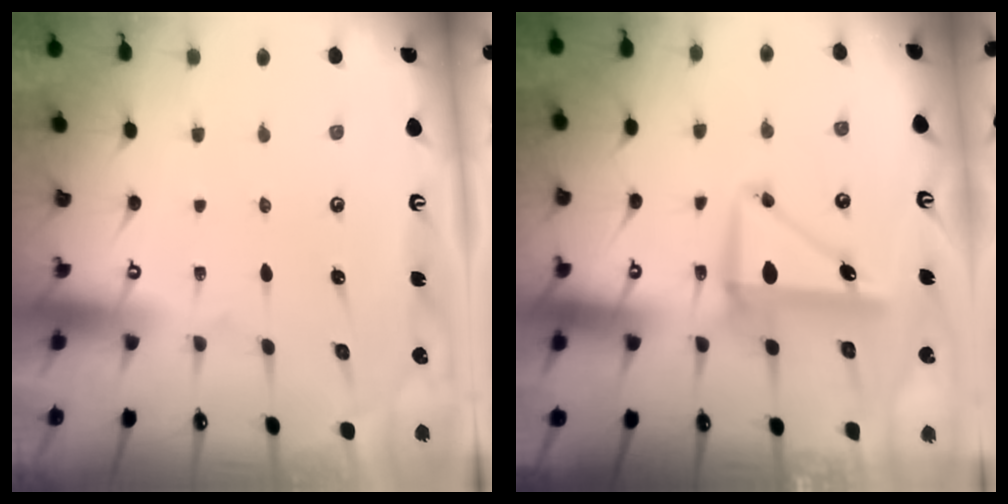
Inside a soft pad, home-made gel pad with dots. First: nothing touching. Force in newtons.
{"total": 8.4, "press": 8.2, "slide": 1.9}